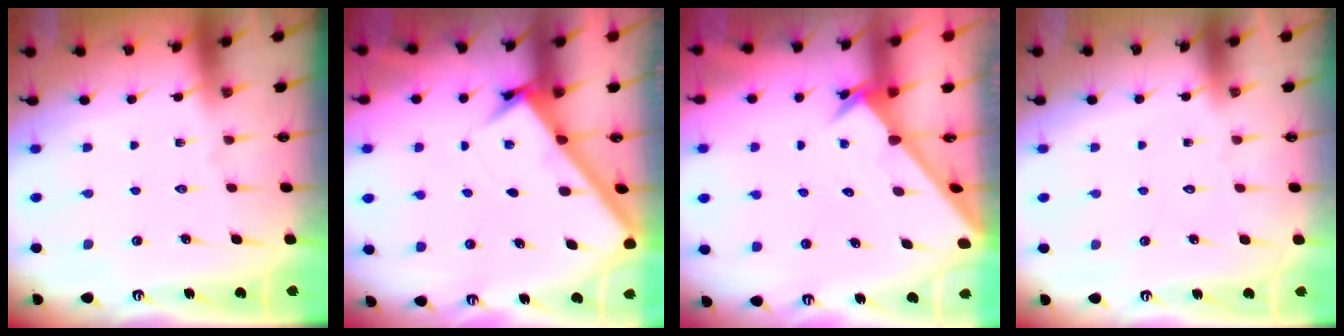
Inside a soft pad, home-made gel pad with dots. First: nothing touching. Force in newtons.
{"total": 2.7, "press": 2.7, "slide": 0.3}
{"total": 2.4, "press": 2.4, "slide": 0.2}
{"total": 1.8, "press": 1.8, "slide": 0.0}